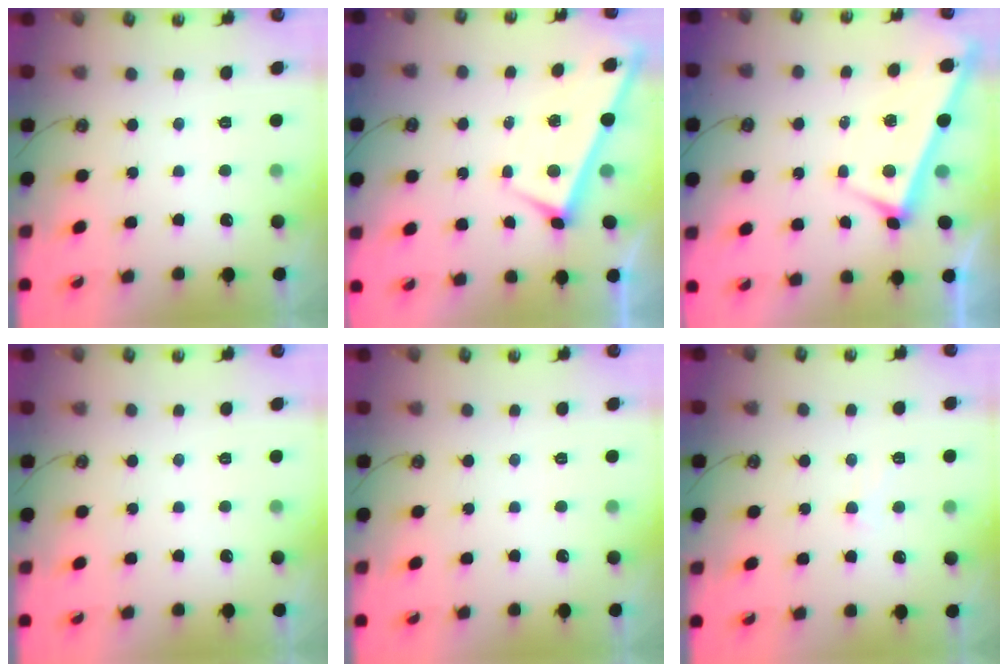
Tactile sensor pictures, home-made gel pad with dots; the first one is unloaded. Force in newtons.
{"total": 1.7, "press": 1.7, "slide": 0.2}
{"total": 3.8, "press": 3.8, "slide": 0.2}
{"total": 0.0}
{"total": 0.0}
{"total": 0.7, "press": 0.5, "slide": 0.5}